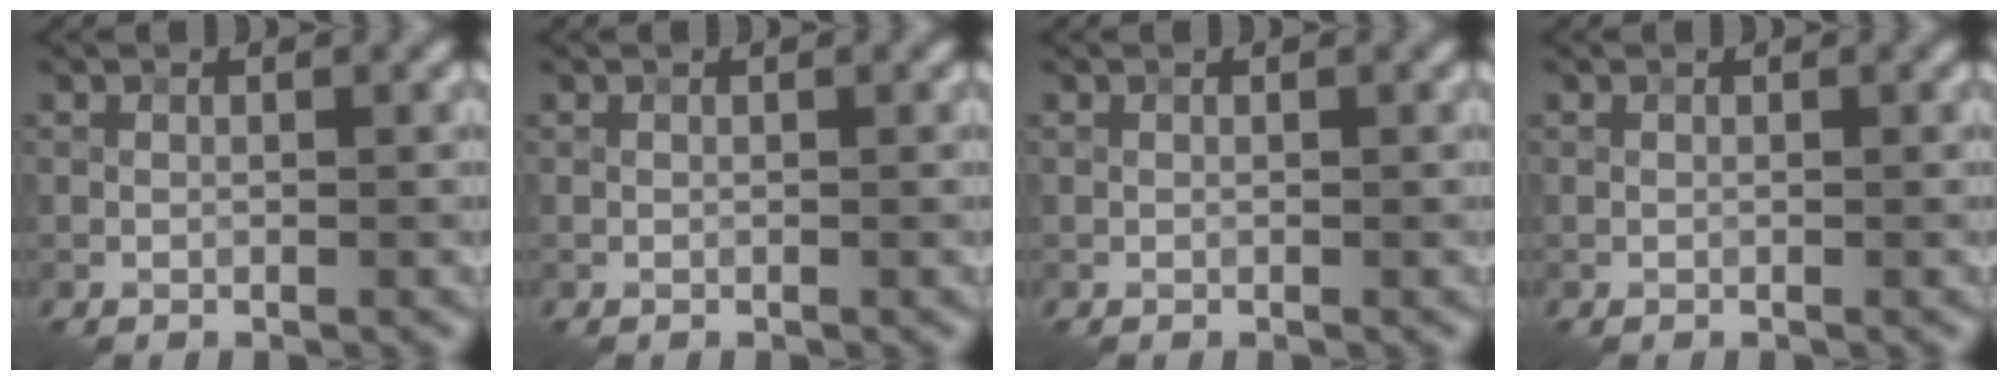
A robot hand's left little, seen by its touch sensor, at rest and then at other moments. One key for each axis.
{"total": 0.0}
{"total": 0.0}
{"total": 0.0}